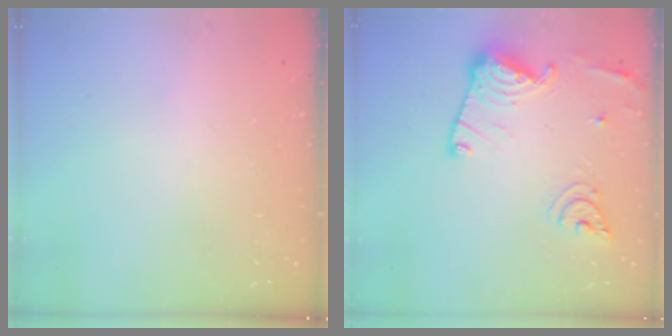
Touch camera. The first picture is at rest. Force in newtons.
{"total": 17.0, "press": 16.9, "slide": 1.7}